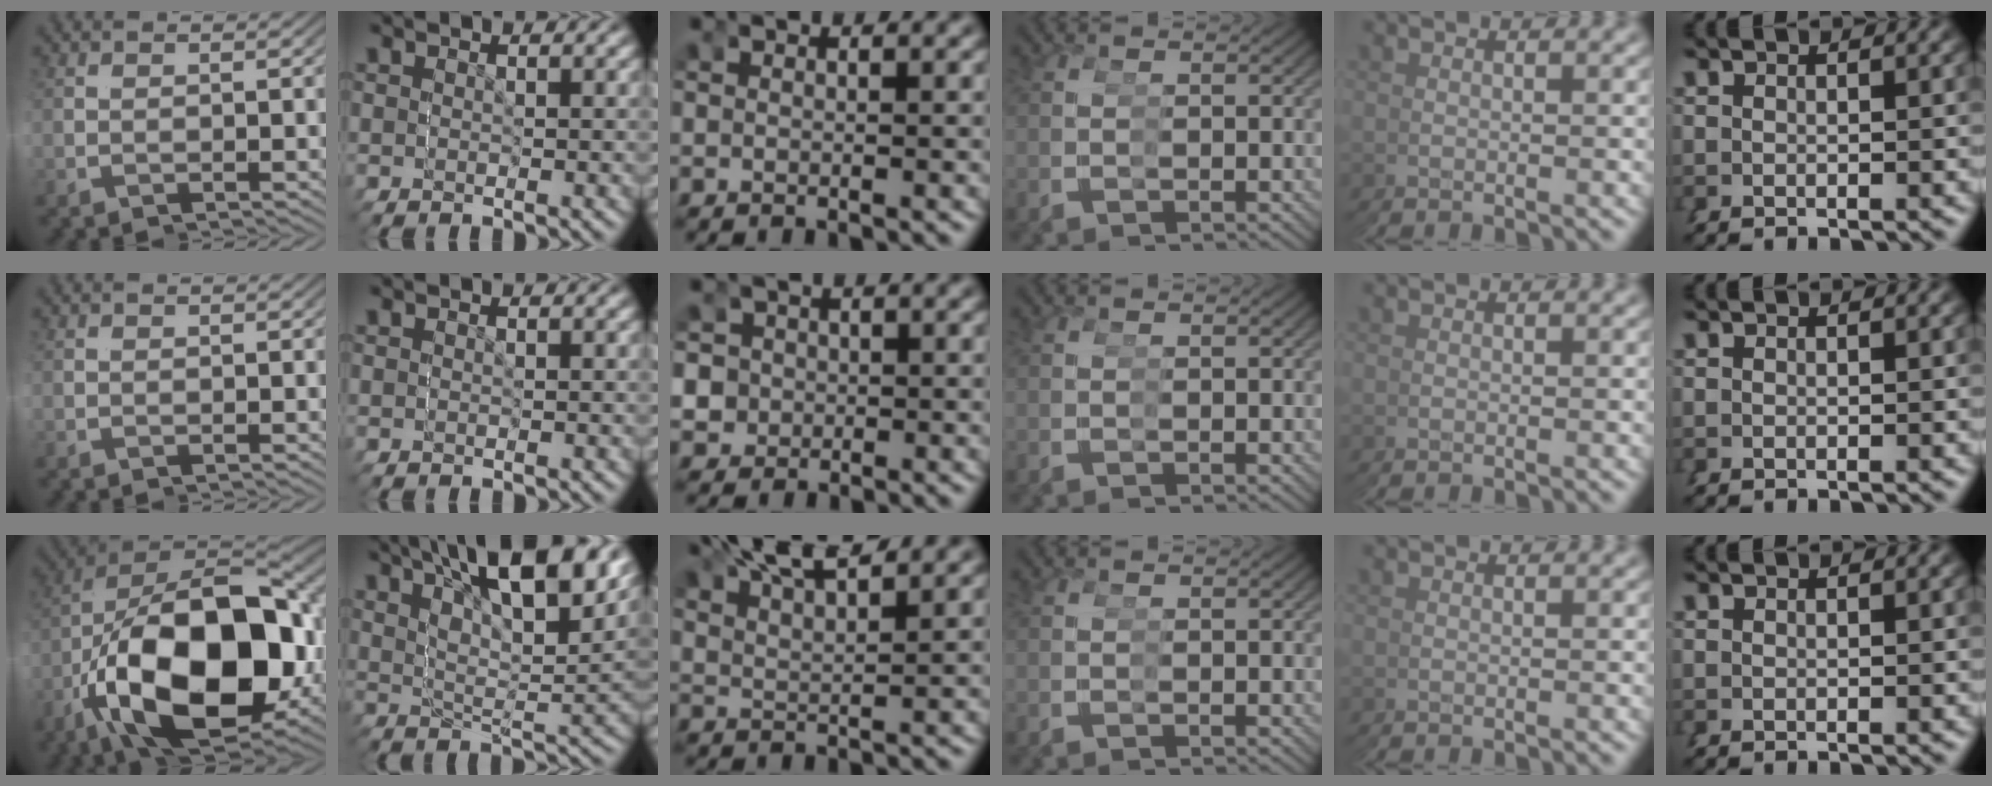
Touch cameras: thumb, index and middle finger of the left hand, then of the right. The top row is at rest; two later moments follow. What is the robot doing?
{"motion": "grasp_and_lifting", "object": "screwdriver"}